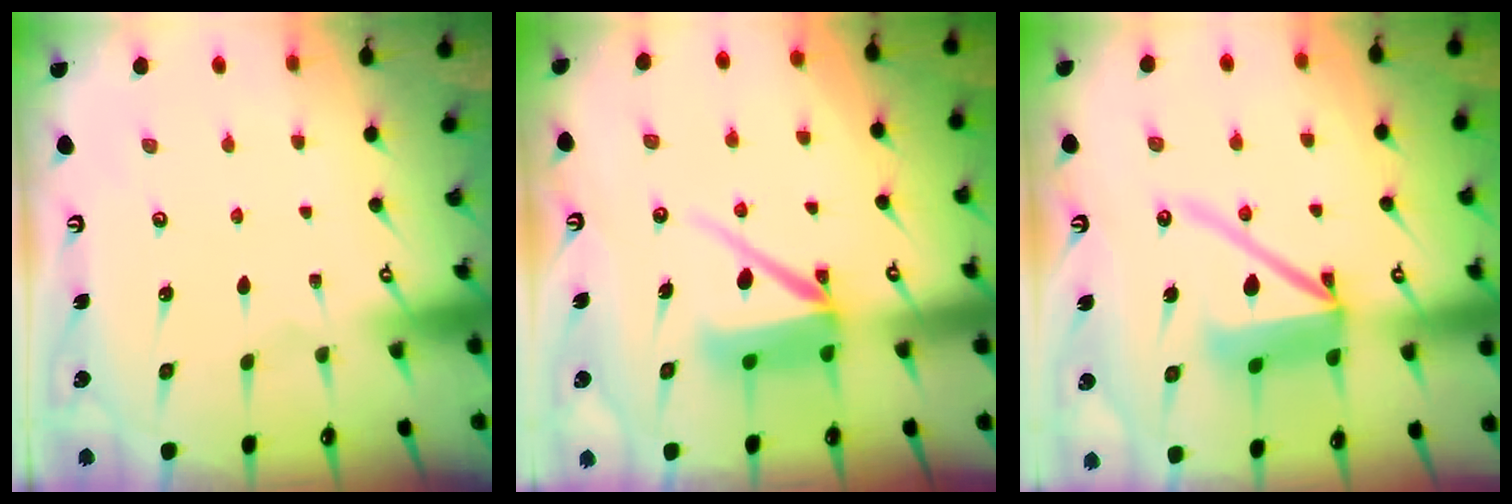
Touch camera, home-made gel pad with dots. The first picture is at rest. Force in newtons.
{"total": 8.6, "press": 8.5, "slide": 1.2}
{"total": 13.0, "press": 12.9, "slide": 1.8}